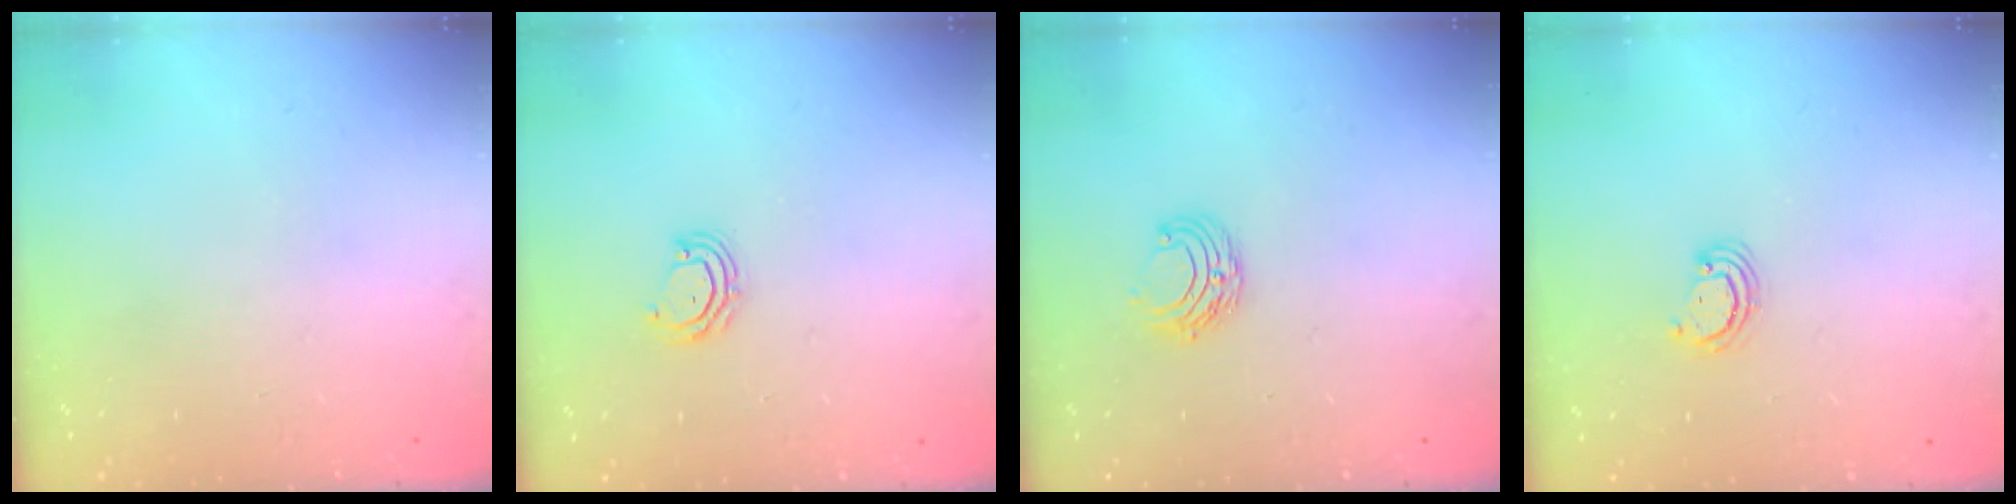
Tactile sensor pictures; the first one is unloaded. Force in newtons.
{"total": 6.1, "press": 6.1, "slide": 0.5}
{"total": 6.5, "press": 6.5, "slide": 0.6}
{"total": 2.5, "press": 2.5, "slide": 0.3}